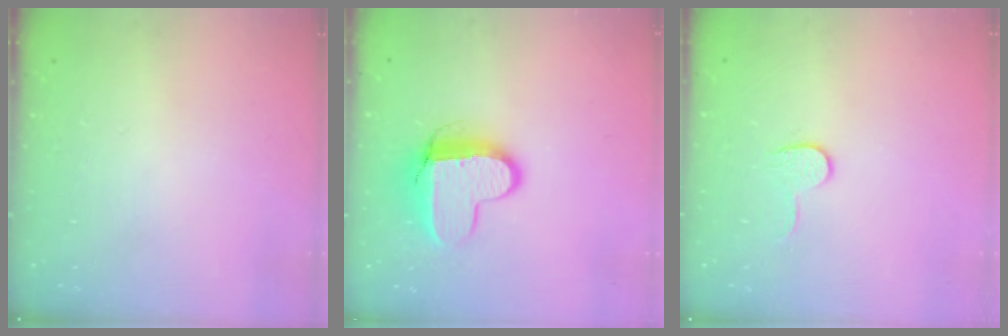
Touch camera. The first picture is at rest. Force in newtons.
{"total": 10.5, "press": 10.4, "slide": 0.8}
{"total": 5.4, "press": 5.4, "slide": 0.5}